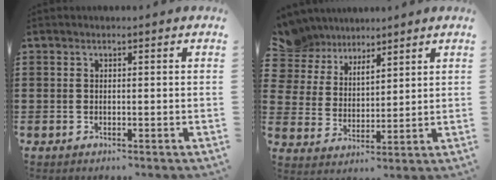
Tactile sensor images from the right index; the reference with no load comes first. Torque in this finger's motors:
{"motor_torque": [-0.41, 0.42, -0.21, -0.10]}